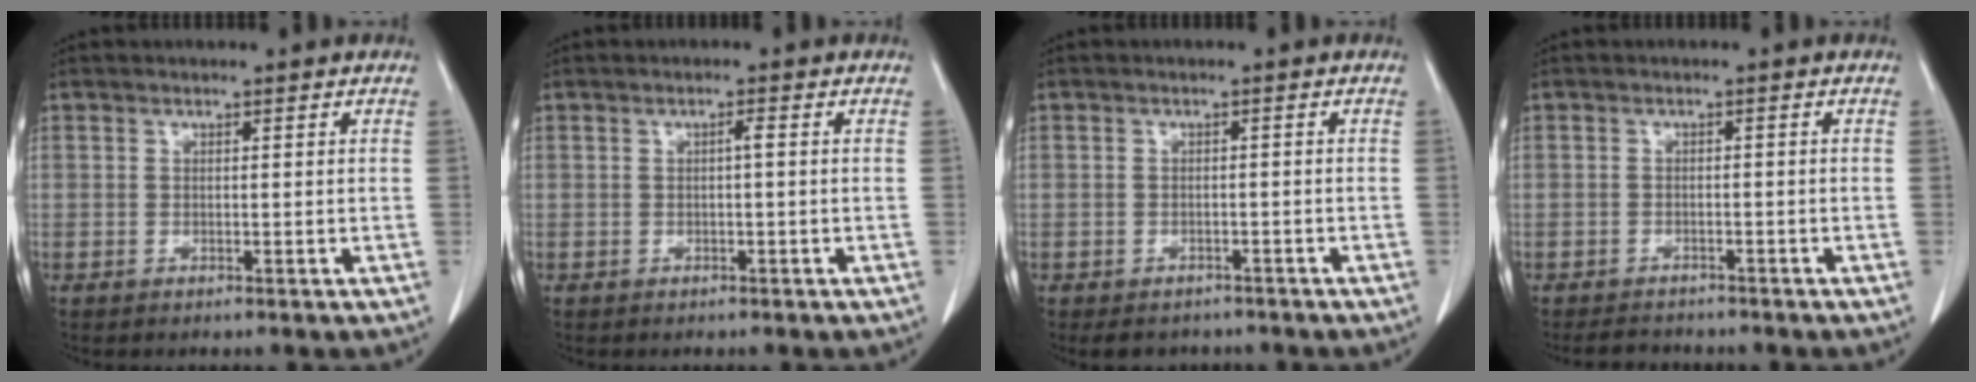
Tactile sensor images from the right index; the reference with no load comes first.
{"total": 0.8, "force": [0.0, 0.0, 0.8], "torque": [-0.015, 0.001, 0.001]}
{"total": 4.2, "force": [-3.5, 2.2, 0.7], "torque": [-0.004, 0.004, -0.044]}
{"total": 3.1, "force": [-2.9, 1.1, 0.4], "torque": [-0.010, -0.006, -0.045]}